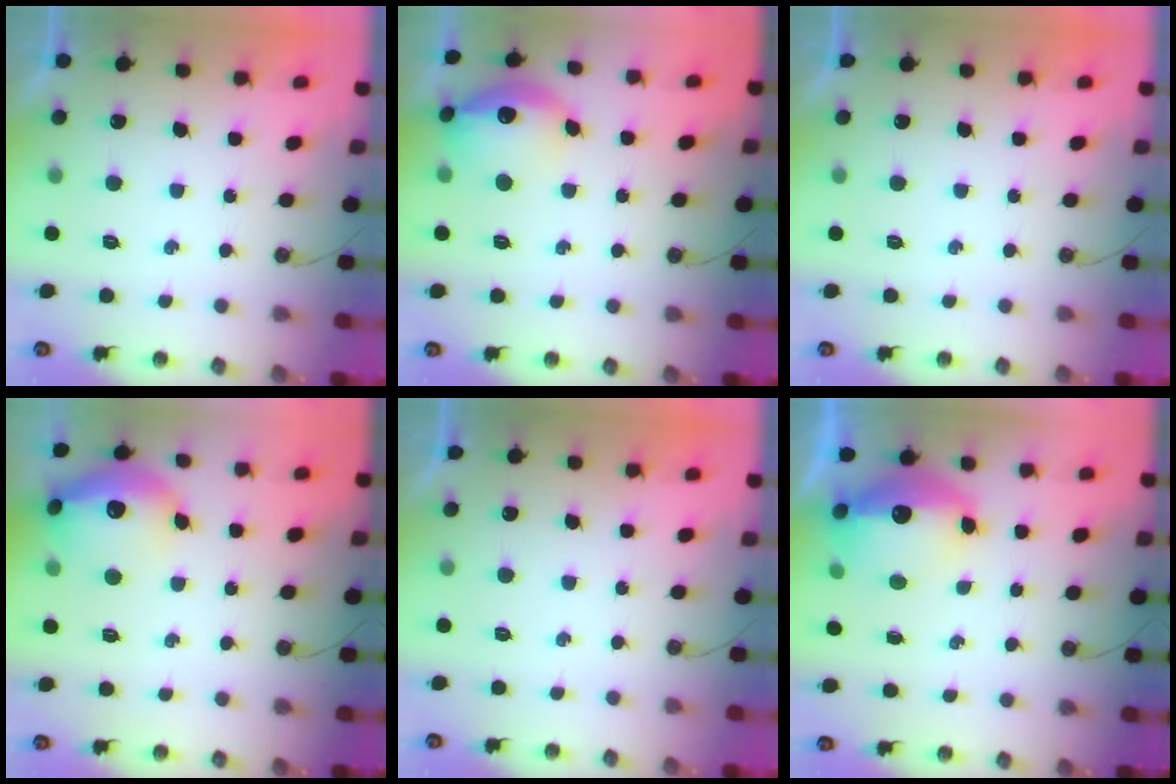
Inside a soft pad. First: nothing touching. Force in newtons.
{"total": 14.7, "press": 14.6, "slide": 1.1}
{"total": 0.0}
{"total": 17.2, "press": 17.2, "slide": 1.4}
{"total": 0.0}
{"total": 14.6, "press": 14.5, "slide": 1.2}